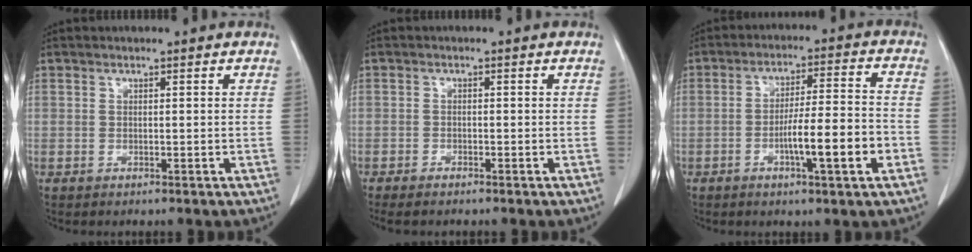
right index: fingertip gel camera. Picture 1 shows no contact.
{"total": 2.1, "force": [-1.8, 0.5, 1.0], "torque": [-0.017, -0.004, -0.027]}
{"total": 10.0, "force": [-3.5, 0.4, 9.3], "torque": [-0.150, 0.003, -0.056]}